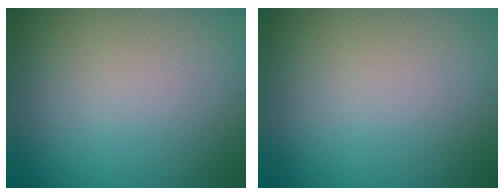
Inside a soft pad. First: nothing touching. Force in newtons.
{"total": 0.0}